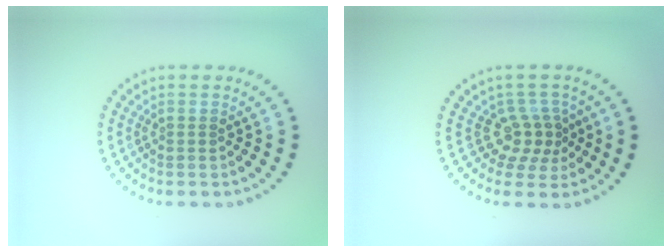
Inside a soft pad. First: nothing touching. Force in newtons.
{"total": 2.9, "press": 2.1, "slide": 2.0}